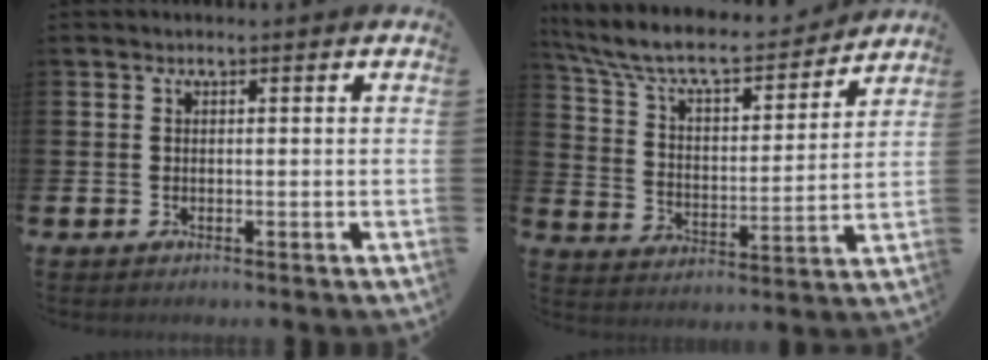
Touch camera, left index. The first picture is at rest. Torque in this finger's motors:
{"motor_torque": [1.06, -1.07, 0.71, 0.21]}